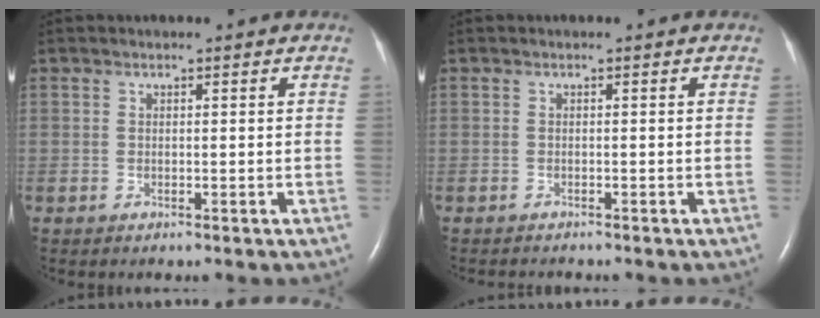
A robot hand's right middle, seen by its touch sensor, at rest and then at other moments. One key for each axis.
{"total": 1.6, "fx": -1.5, "fy": 0.3, "fz": 0.5, "tx": -0.010, "ty": -0.004, "tz": -0.018}